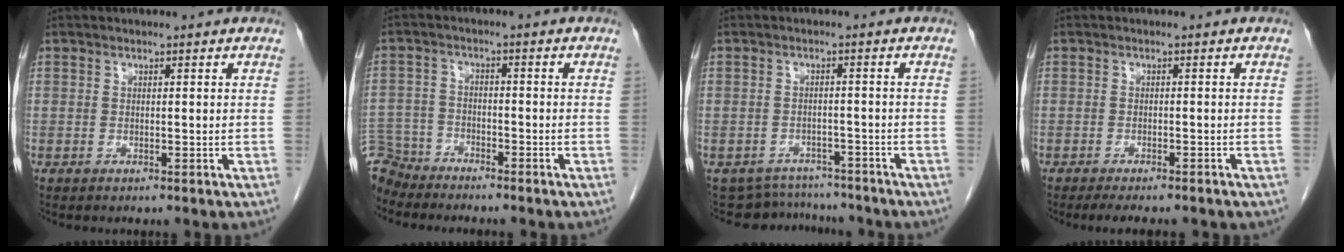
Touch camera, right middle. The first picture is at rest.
{"total": 7.1, "force": [-6.7, 2.4, 0.1], "torque": [-0.005, -0.001, -0.129]}
{"total": 6.5, "force": [-6.3, 1.7, -0.9], "torque": [0.012, 0.018, -0.083]}
{"total": 7.9, "force": [-6.6, 1.9, 3.9], "torque": [-0.047, -0.006, -0.082]}